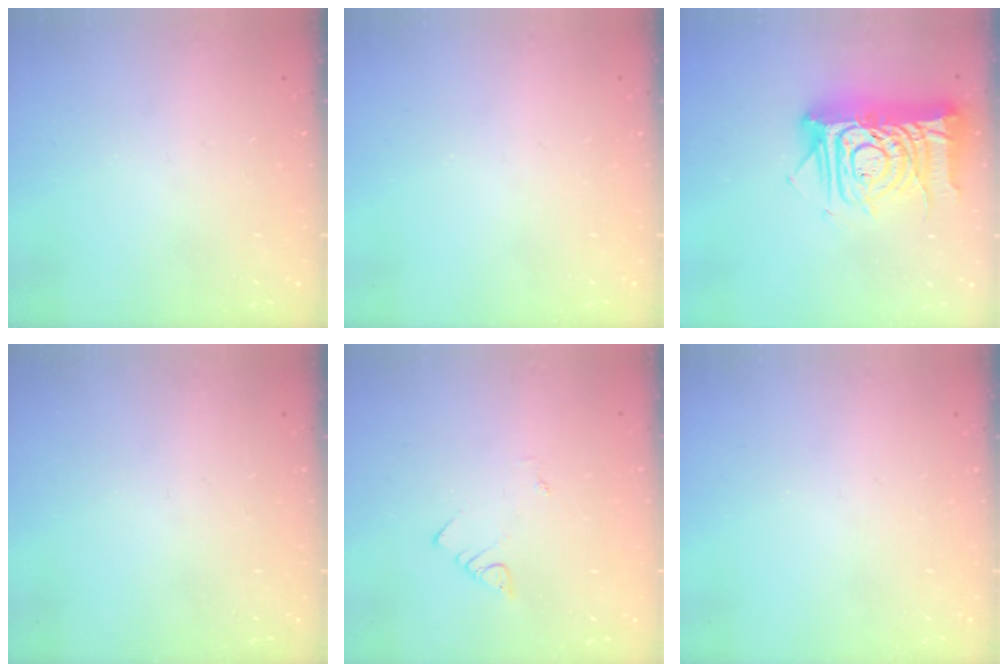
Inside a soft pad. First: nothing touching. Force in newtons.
{"total": 0.0}
{"total": 17.4, "press": 17.3, "slide": 2.2}
{"total": 0.0}
{"total": 1.9, "press": 1.9, "slide": 0.2}
{"total": 0.0}